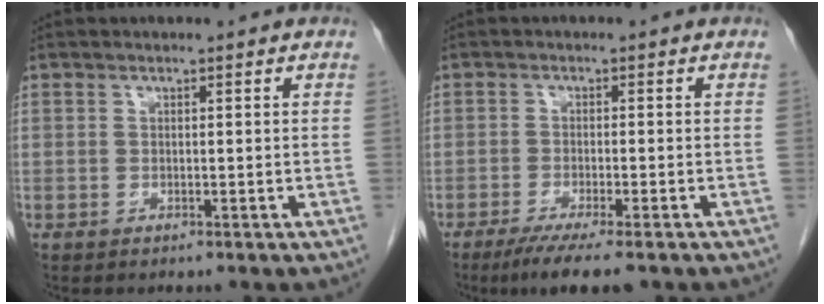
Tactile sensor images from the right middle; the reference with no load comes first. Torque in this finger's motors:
{"motor_torque": [0.70, -0.49, 0.15, 0.04]}